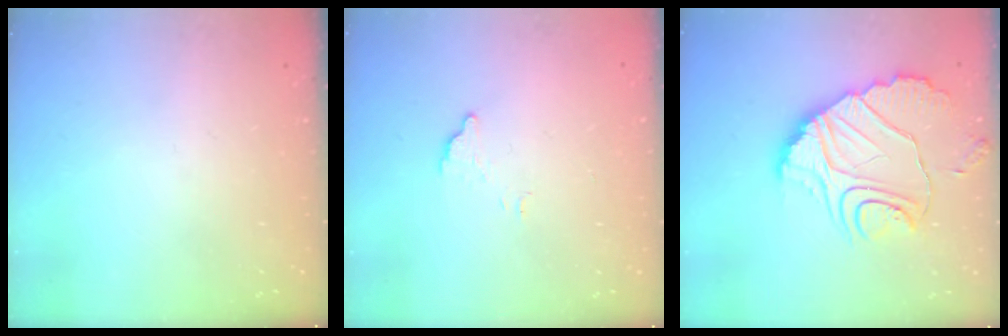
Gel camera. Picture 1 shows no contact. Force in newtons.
{"total": 4.0, "press": 4.0, "slide": 0.2}
{"total": 13.2, "press": 13.2, "slide": 1.1}